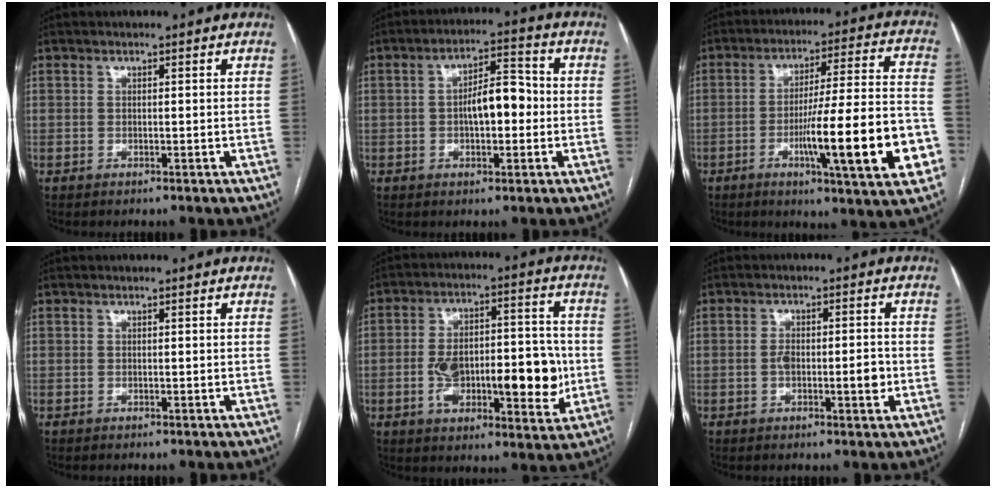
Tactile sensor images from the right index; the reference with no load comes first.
{"total": 7.3, "force": [-0.5, 2.8, 6.7], "torque": [-0.114, 0.021, -0.011]}
{"total": 19.2, "force": [-5.9, 1.1, 18.2], "torque": [-0.241, 0.002, -0.081]}
{"total": 0.0}
{"total": 16.7, "force": [-2.8, 6.7, 15.1], "torque": [-0.235, 0.023, -0.035]}
{"total": 5.0, "force": [-0.9, 1.6, 4.6], "torque": [-0.077, 0.007, -0.012]}